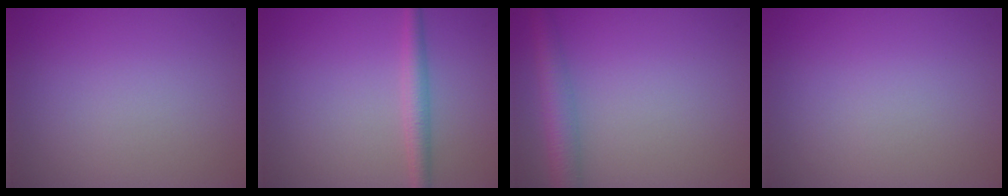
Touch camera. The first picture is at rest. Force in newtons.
{"total": 2.3, "press": 2.3, "slide": 0.0}
{"total": 3.6, "press": 3.6, "slide": 0.1}
{"total": 0.0}